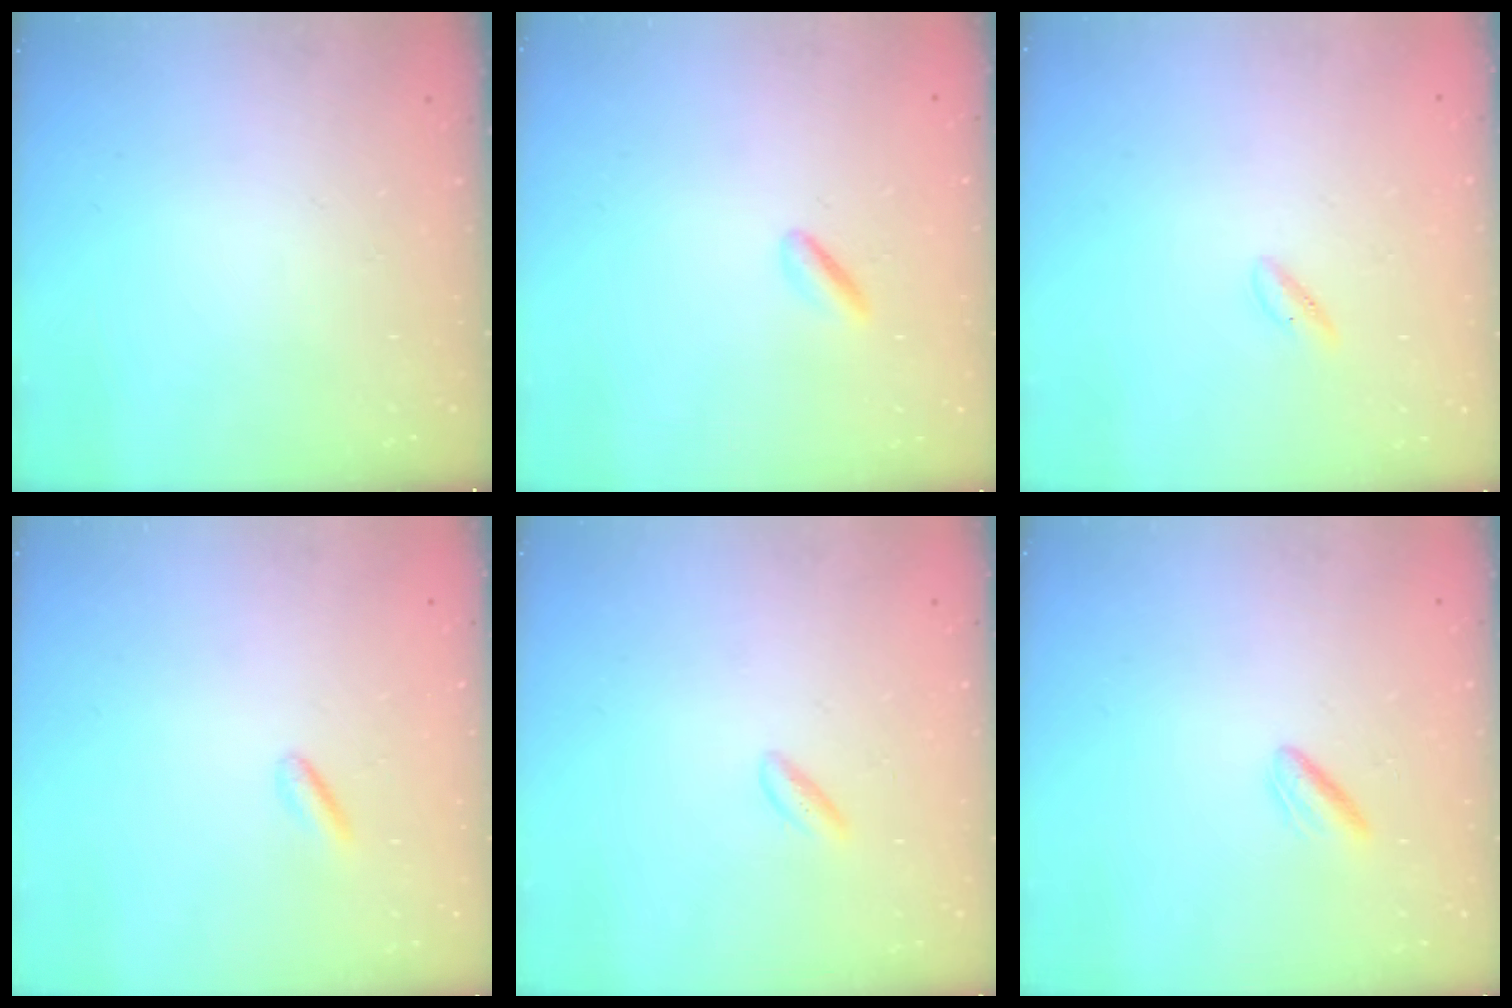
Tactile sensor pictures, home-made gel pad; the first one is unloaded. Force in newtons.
{"total": 1.3, "press": 1.1, "slide": 0.8}
{"total": 1.5, "press": 1.2, "slide": 0.9}
{"total": 2.5, "press": 2.4, "slide": 0.7}
{"total": 2.2, "press": 1.9, "slide": 1.2}
{"total": 2.2, "press": 1.9, "slide": 1.1}